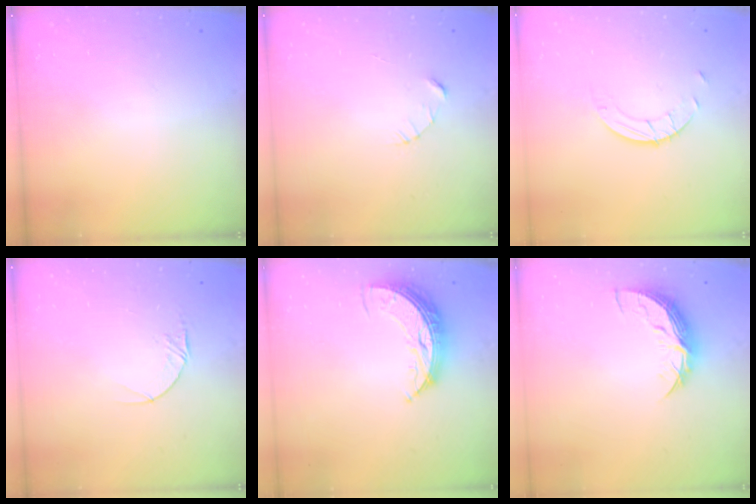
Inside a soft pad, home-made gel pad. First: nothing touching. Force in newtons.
{"total": 2.3, "press": 2.3, "slide": 0.3}
{"total": 2.5, "press": 2.5, "slide": 0.2}
{"total": 4.1, "press": 4.1, "slide": 0.4}
{"total": 8.9, "press": 8.9, "slide": 0.5}
{"total": 8.3, "press": 8.3, "slide": 0.7}